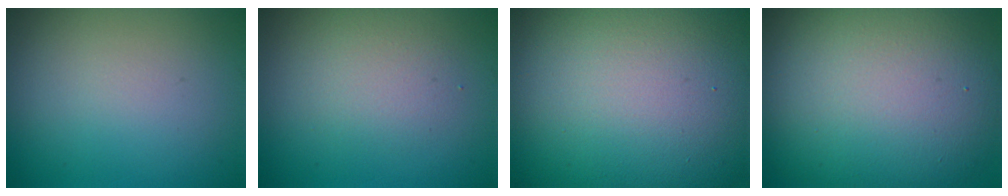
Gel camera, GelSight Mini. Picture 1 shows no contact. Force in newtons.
{"total": 2.2, "press": 2.2, "slide": 0.2}
{"total": 23.7, "press": 23.6, "slide": 1.3}
{"total": 15.2, "press": 15.1, "slide": 1.1}